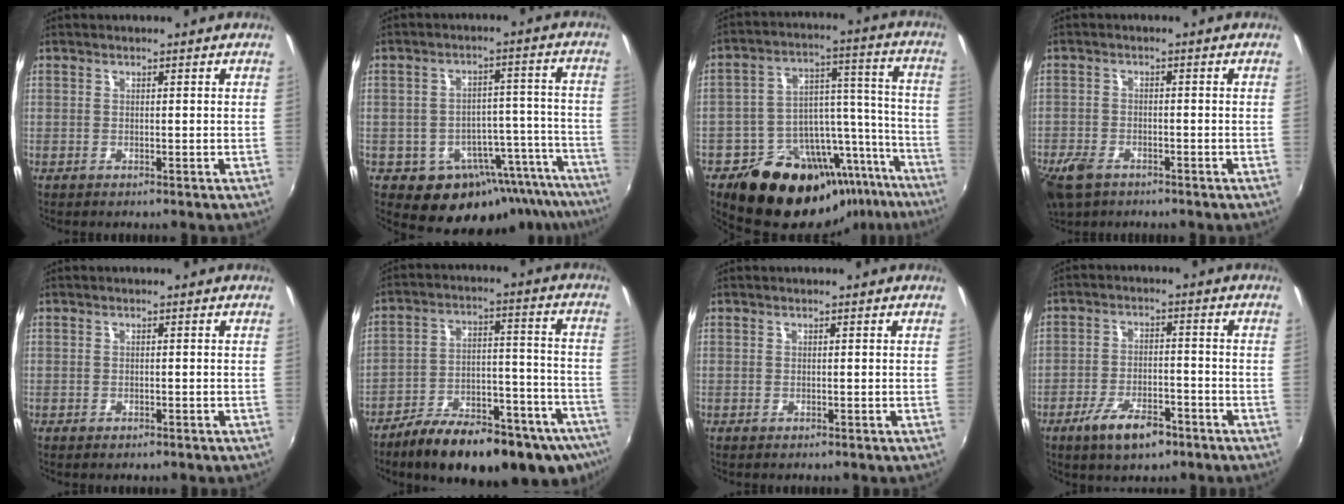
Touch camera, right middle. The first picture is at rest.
{"total": 16.1, "force": [-12.2, 9.0, 5.4], "torque": [-0.078, 0.036, -0.138]}
{"total": 22.7, "force": [-18.0, 11.3, 8.3], "torque": [-0.126, 0.066, -0.244]}
{"total": 7.5, "force": [-5.0, 4.2, 3.7], "torque": [-0.104, -0.017, -0.095]}
{"total": 1.2, "force": [-0.8, 0.7, 0.4], "torque": [-0.009, -0.005, -0.014]}
{"total": 23.8, "force": [-16.8, 8.3, 14.6], "torque": [-0.219, -0.021, -0.231]}
{"total": 0.0}
{"total": 8.6, "force": [-5.5, 3.5, 5.6], "torque": [-0.121, -0.008, -0.092]}